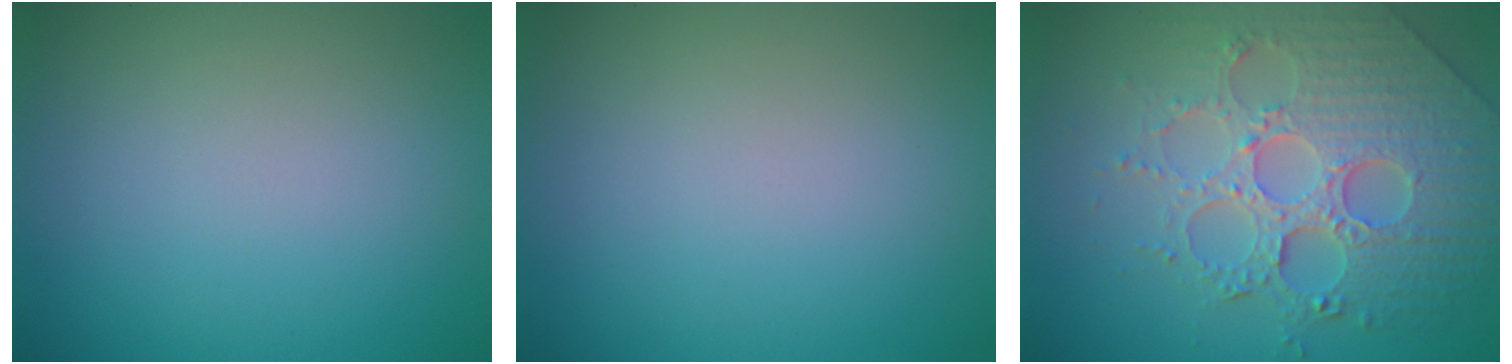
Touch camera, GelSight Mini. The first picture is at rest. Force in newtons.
{"total": 0.0}
{"total": 8.2, "press": 6.0, "slide": 5.5}